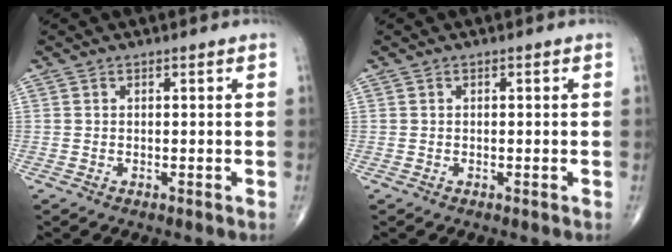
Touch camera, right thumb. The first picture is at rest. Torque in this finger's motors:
{"motor_torque": [-0.06, -0.20, -0.14, -0.02, -0.01]}